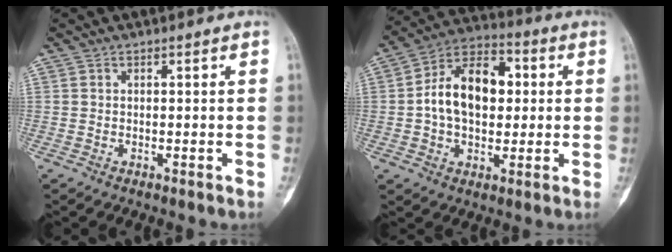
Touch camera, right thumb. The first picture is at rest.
{"total": 14.9, "force": [1.1, 9.8, 11.2], "torque": [-0.161, 0.027, 0.011]}